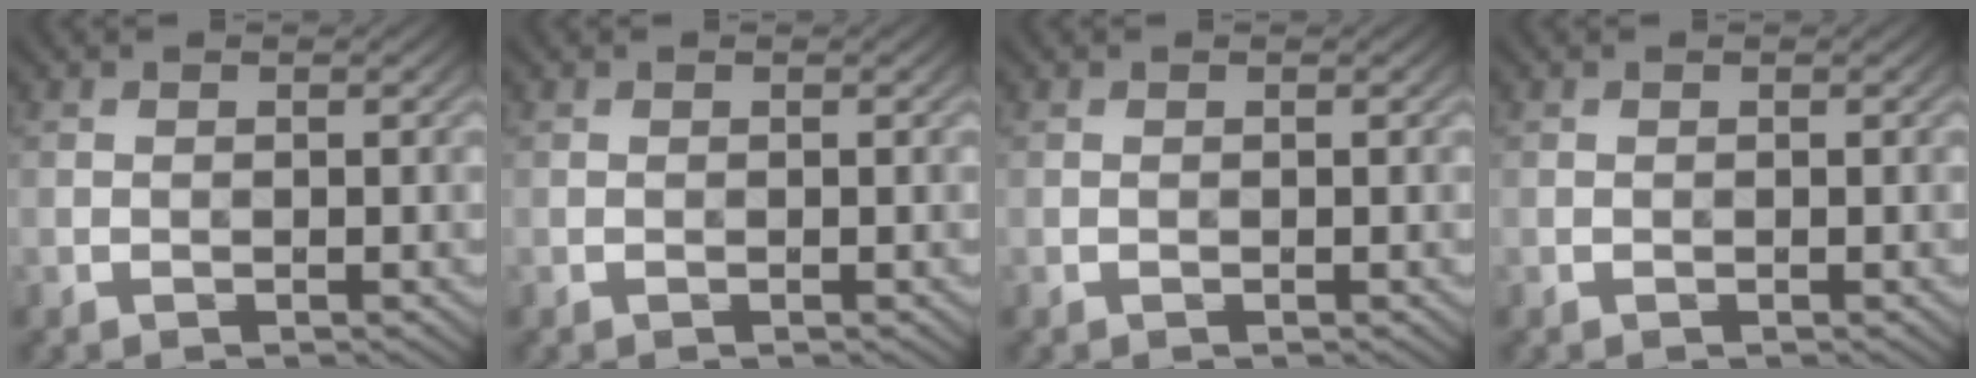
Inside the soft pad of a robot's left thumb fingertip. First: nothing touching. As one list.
[{"total": 0.0}, {"total": 0.0}, {"total": 0.0}]